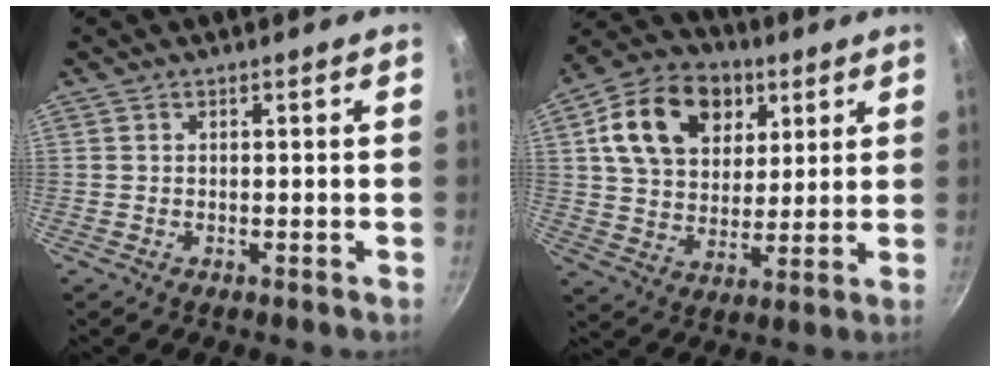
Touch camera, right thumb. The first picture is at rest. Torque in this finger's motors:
{"motor_torque": [-0.15, 1.75, 0.91, 0.74, 0.27]}